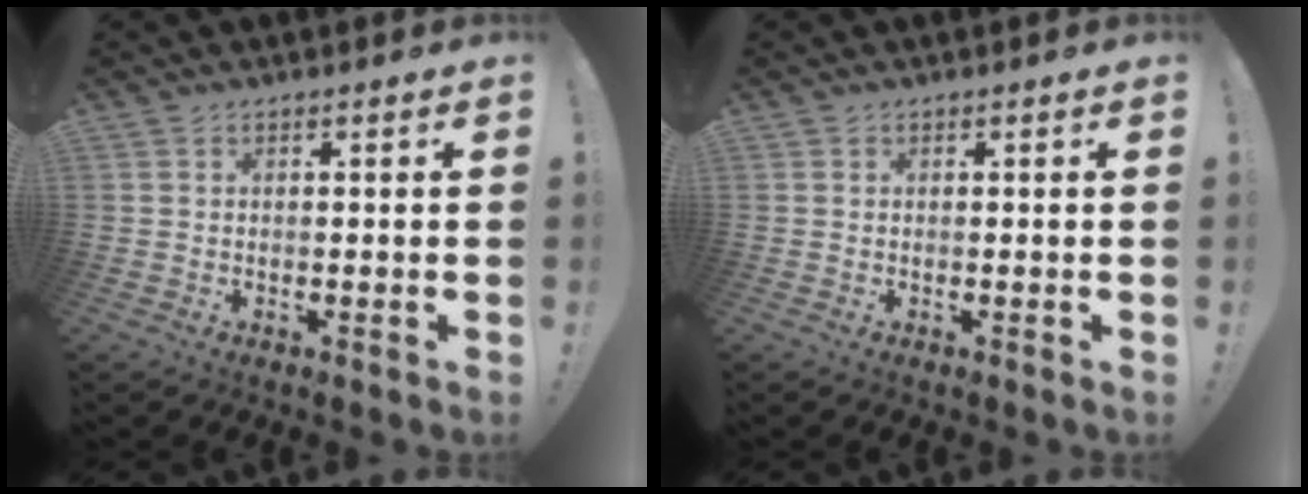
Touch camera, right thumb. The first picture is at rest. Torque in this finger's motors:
{"motor_torque": [-0.02, -0.09, 0.10, 0.00, -0.10]}